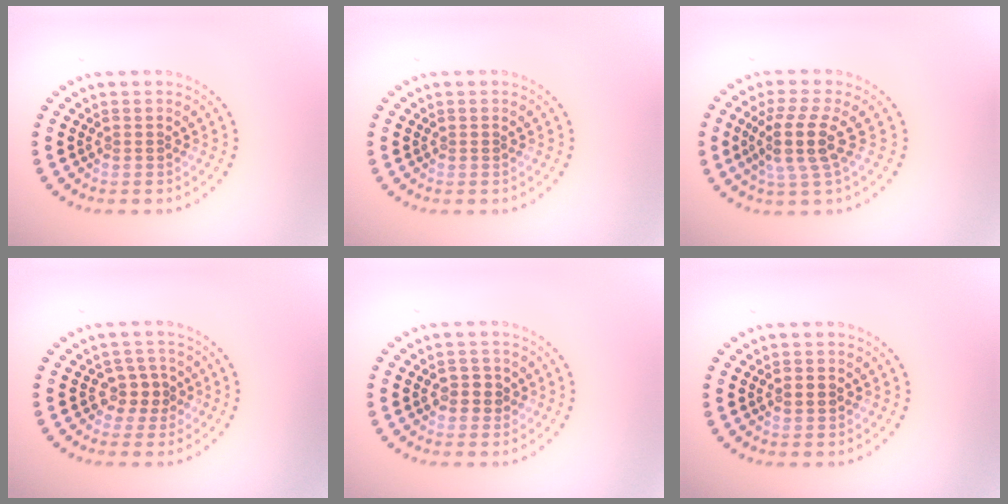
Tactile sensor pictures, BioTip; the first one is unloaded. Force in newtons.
{"total": 0.0}
{"total": 3.8, "press": 2.9, "slide": 2.4}
{"total": 2.3, "press": 2.1, "slide": 0.9}
{"total": 1.5, "press": 1.5, "slide": 0.2}
{"total": 1.8, "press": 1.8, "slide": 0.1}